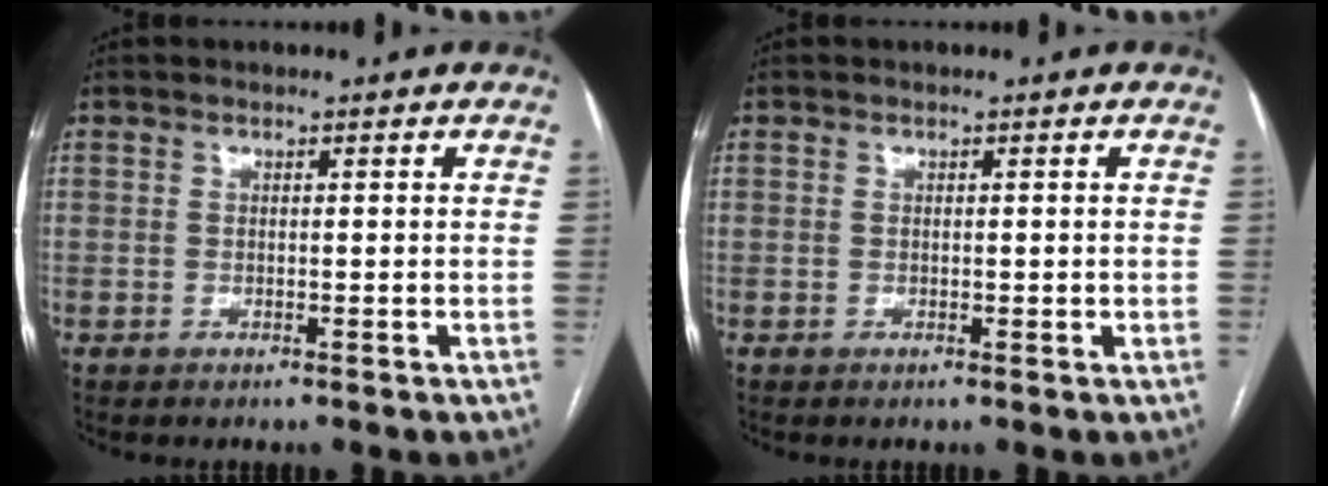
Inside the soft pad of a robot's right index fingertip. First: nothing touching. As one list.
[{"total": 0.8, "force": [0.0, 0.4, 0.6], "torque": [-0.010, 0.000, 0.002]}]